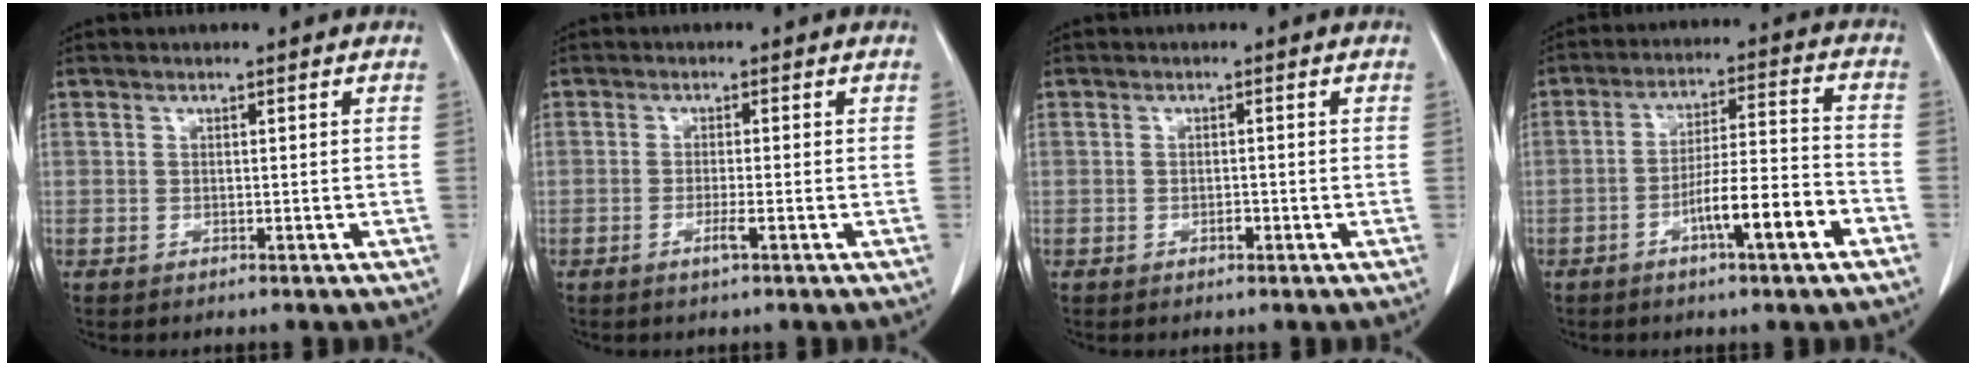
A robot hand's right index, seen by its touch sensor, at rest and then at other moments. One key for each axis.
{"total": 1.8, "fx": -0.9, "fy": -0.2, "fz": 1.6, "tx": -0.032, "ty": -0.004, "tz": -0.016}
{"total": 0.8, "fx": -0.4, "fy": 0.4, "fz": 0.6, "tx": -0.011, "ty": 0.000, "tz": -0.005}
{"total": 9.9, "fx": -4.8, "fy": 0.6, "fz": 8.7, "tx": -0.143, "ty": 0.011, "tz": -0.077}